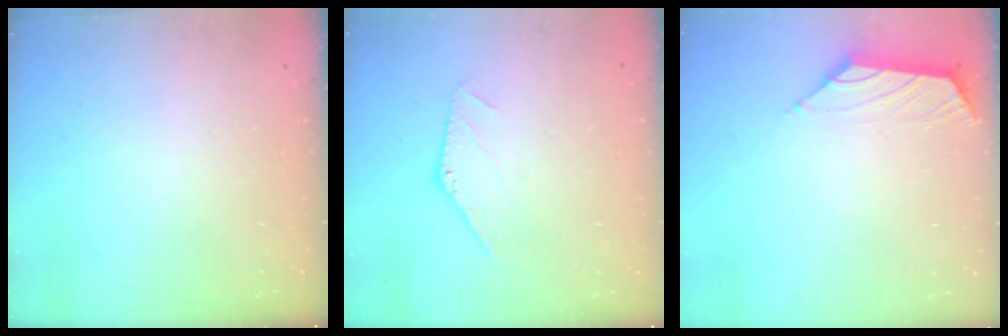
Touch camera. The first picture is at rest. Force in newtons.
{"total": 0.0}
{"total": 1.5, "press": 1.4, "slide": 0.6}